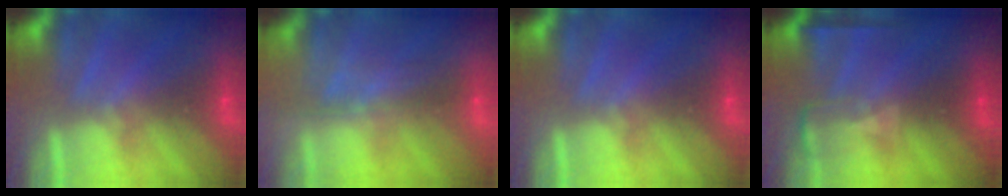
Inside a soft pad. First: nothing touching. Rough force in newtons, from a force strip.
{"total": 2.4}
{"total": 0.0}
{"total": 2.4}